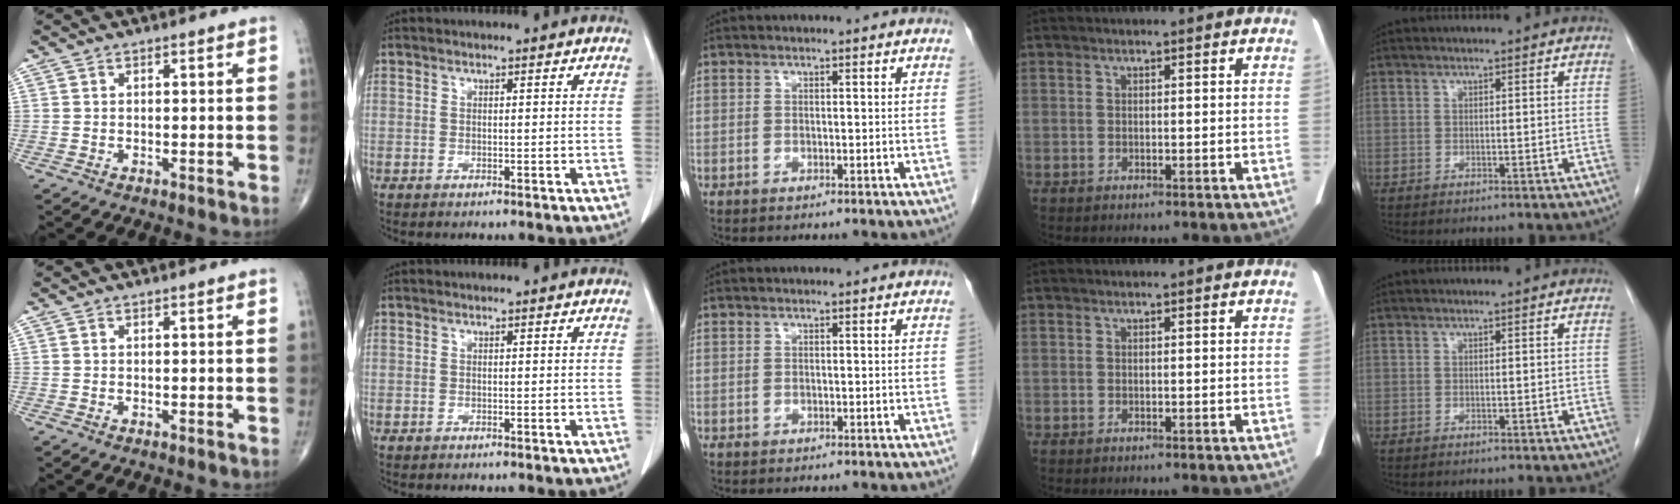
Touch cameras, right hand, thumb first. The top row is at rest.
{}